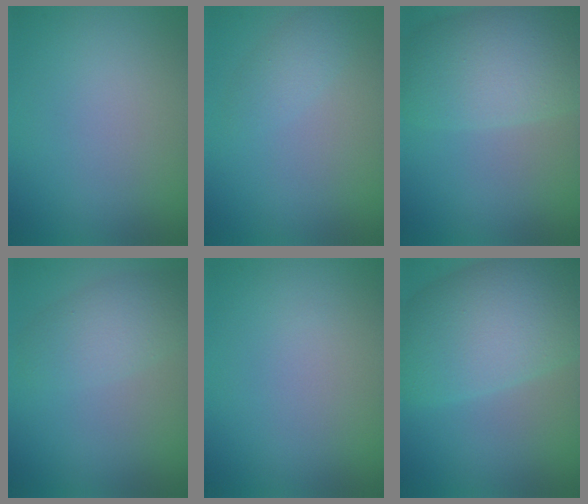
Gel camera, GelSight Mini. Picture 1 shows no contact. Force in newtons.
{"total": 1.6, "press": 1.6, "slide": 0.0}
{"total": 8.2, "press": 8.2, "slide": 0.3}
{"total": 3.5, "press": 3.4, "slide": 0.2}
{"total": 0.0}
{"total": 10.5, "press": 10.5, "slide": 0.4}